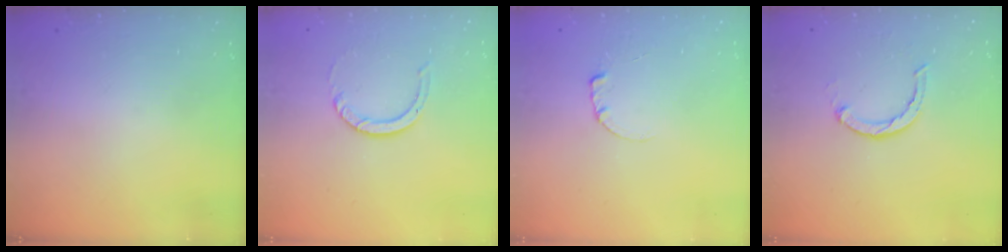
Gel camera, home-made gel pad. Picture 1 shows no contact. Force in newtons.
{"total": 3.8, "press": 3.8, "slide": 0.3}
{"total": 0.6, "press": 0.6, "slide": 0.1}
{"total": 2.3, "press": 2.3, "slide": 0.3}